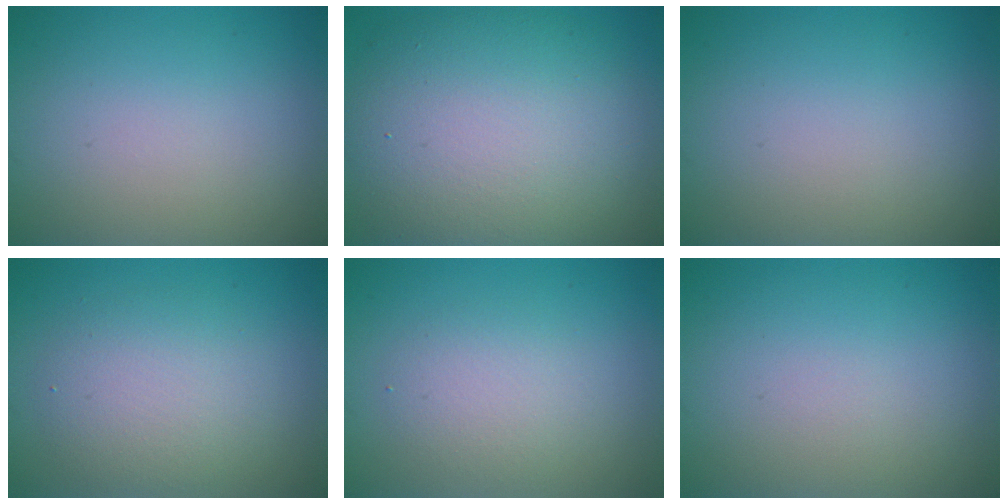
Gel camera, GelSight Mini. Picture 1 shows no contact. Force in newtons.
{"total": 11.8, "press": 11.8, "slide": 0.9}
{"total": 0.0}
{"total": 4.0, "press": 4.0, "slide": 0.1}
{"total": 2.5, "press": 2.5, "slide": 0.2}
{"total": 0.0}